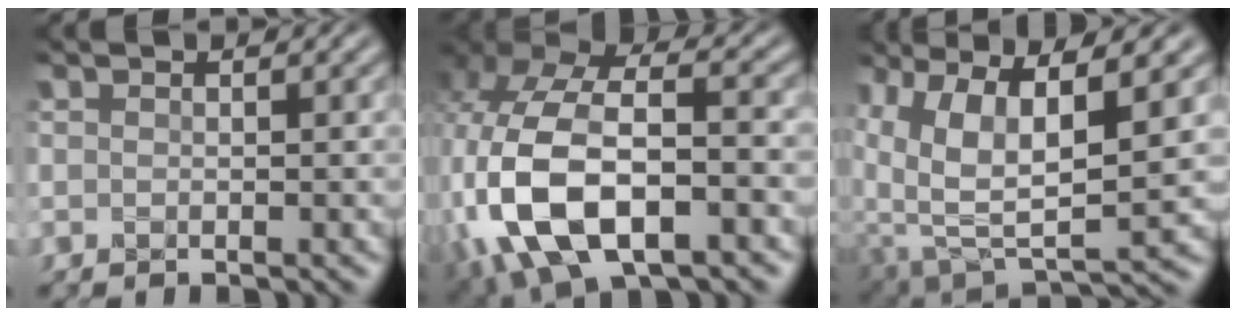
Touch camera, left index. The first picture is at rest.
{"total": 12.8, "force": [-4.1, 7.5, 9.5], "torque": [-0.223, -0.008, -0.074]}
{"total": 10.0, "force": [3.3, 4.4, 8.4], "torque": [-0.169, -0.010, 0.071]}